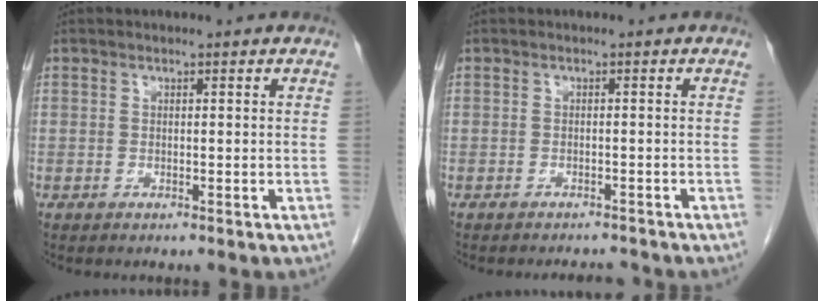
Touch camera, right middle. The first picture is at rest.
{"total": 3.3, "force": [-3.1, 0.7, 0.6], "torque": [-0.008, -0.006, -0.041]}